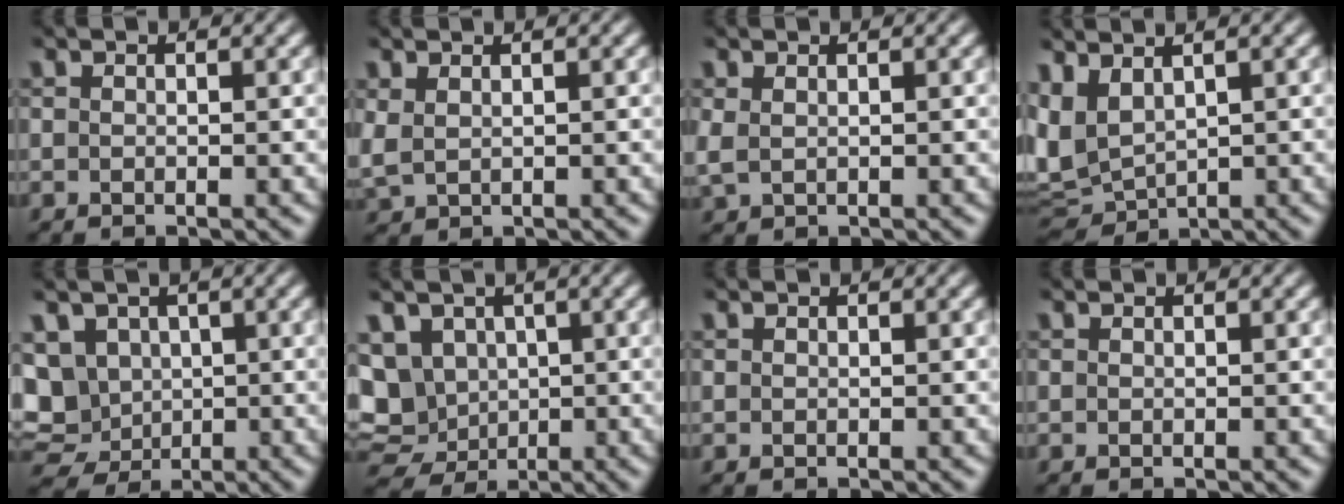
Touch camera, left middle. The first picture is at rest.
{"total": 1.5, "force": [0.7, 0.8, 1.1], "torque": [-0.028, -0.001, 0.020]}
{"total": 1.1, "force": [0.5, 0.6, 0.9], "torque": [-0.024, -0.001, 0.012]}
{"total": 5.5, "force": [1.4, 3.4, 4.1], "torque": [-0.106, 0.005, 0.028]}
{"total": 7.4, "force": [0.4, 6.3, 3.9], "torque": [-0.076, 0.007, -0.008]}
{"total": 8.9, "force": [0.4, 7.6, 4.5], "torque": [-0.087, 0.013, -0.012]}
{"total": 0.0}
{"total": 0.0}